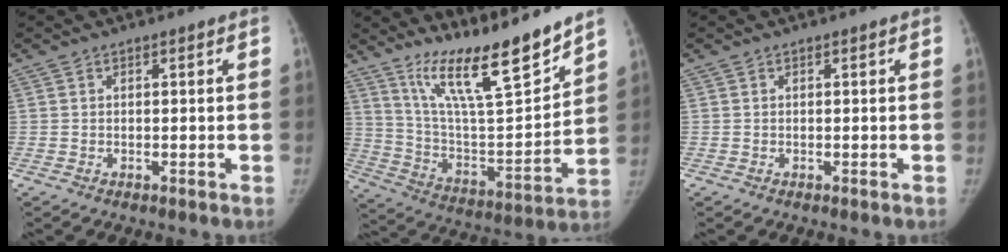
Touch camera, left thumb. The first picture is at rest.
{"total": 18.7, "force": [14.8, 2.7, 11.2], "torque": [-0.150, -0.098, 0.263]}
{"total": 0.0}